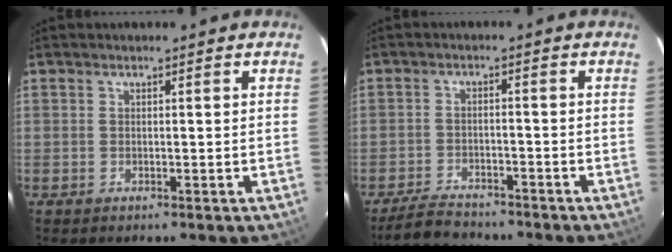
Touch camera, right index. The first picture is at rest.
{"total": 6.4, "force": [-5.7, 2.4, 1.6], "torque": [-0.057, 0.005, -0.092]}